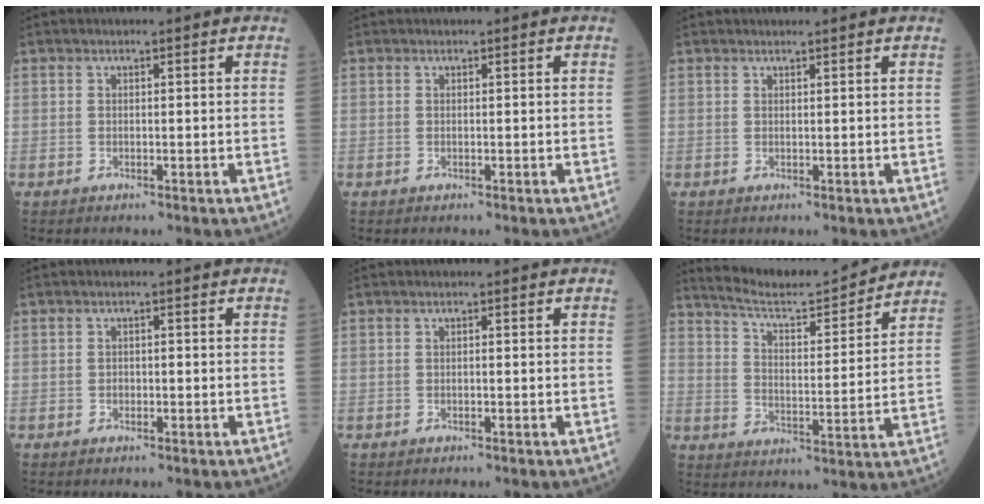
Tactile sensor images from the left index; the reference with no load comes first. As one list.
[{"total": 0.0}, {"total": 1.8, "force": [1.7, 0.1, 0.6], "torque": [-0.009, 0.013, 0.024]}, {"total": 0.9, "force": [-0.2, 0.6, 0.6], "torque": [-0.010, 0.002, -0.005]}, {"total": 0.0}, {"total": 16.1, "force": [15.2, 1.1, 5.1], "torque": [-0.091, -0.003, 0.228]}]